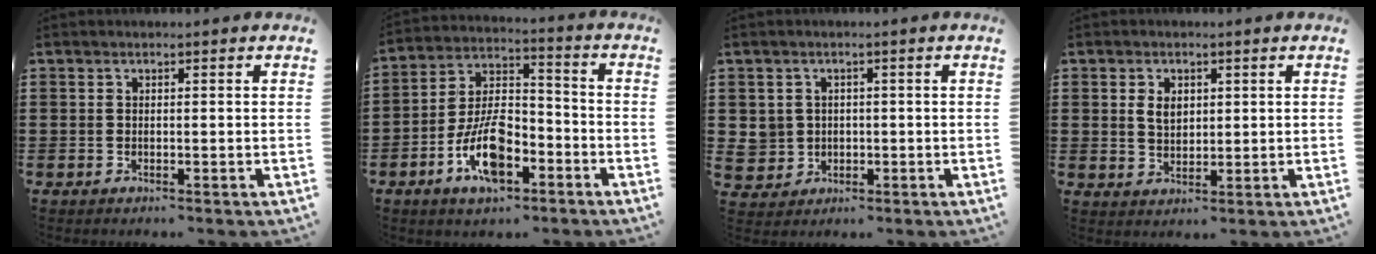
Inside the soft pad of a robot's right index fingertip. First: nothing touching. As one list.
[{"total": 10.9, "force": [-5.3, 5.1, 8.1], "torque": [-0.173, 0.009, -0.098]}, {"total": 3.4, "force": [0.1, 3.4, 0.4], "torque": [-0.031, 0.008, -0.001]}, {"total": 3.0, "force": [0.8, 2.0, 2.1], "torque": [-0.047, 0.008, 0.014]}]